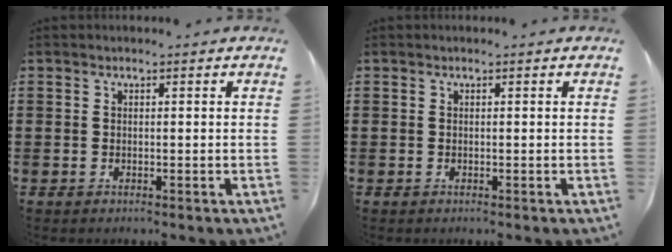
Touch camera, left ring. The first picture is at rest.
{"total": 0.0}